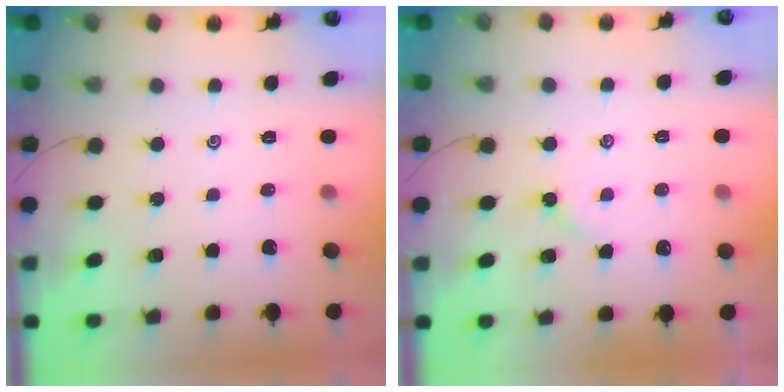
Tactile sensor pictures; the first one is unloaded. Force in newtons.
{"total": 3.0, "press": 3.0, "slide": 0.5}